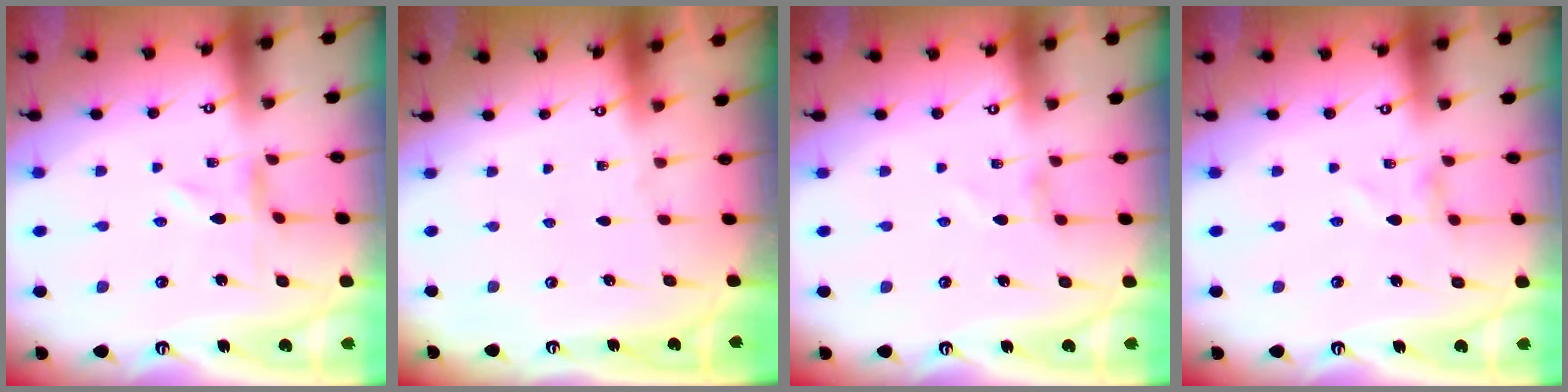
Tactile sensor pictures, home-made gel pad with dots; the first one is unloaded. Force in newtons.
{"total": 0.0}
{"total": 0.6, "press": 0.6, "slide": 0.2}
{"total": 0.0}